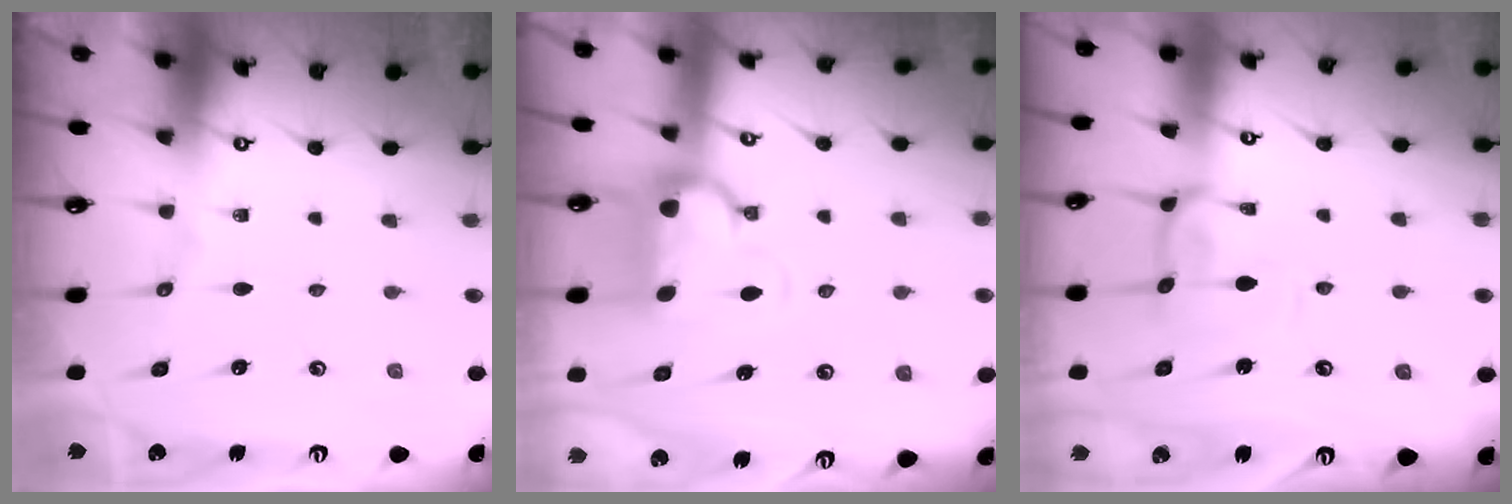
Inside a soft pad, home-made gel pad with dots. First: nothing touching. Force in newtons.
{"total": 2.8, "press": 2.5, "slide": 1.4}
{"total": 3.9, "press": 3.8, "slide": 1.0}